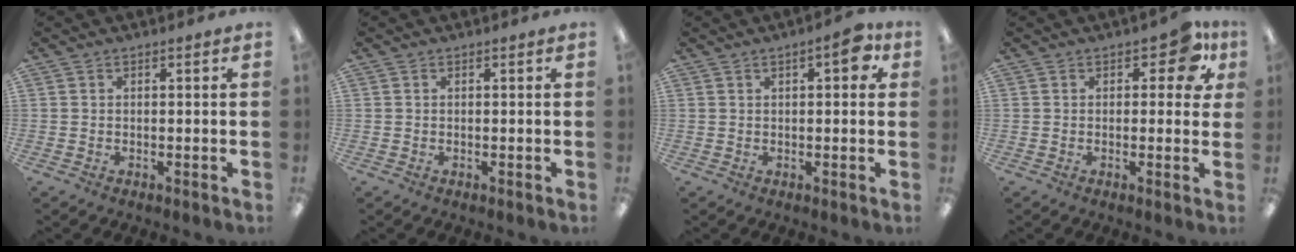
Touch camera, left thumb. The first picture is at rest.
{"total": 0.0}
{"total": 6.5, "force": [2.3, 2.6, 5.4], "torque": [-0.074, 0.000, 0.033]}
{"total": 7.2, "force": [3.1, 3.7, 5.3], "torque": [-0.058, -0.006, 0.048]}